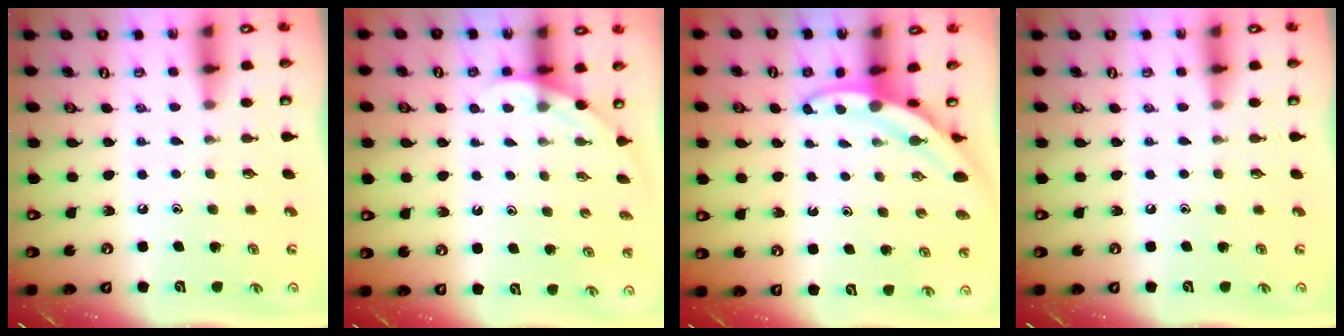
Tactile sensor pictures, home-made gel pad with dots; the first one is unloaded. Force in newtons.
{"total": 2.2, "press": 2.2, "slide": 0.0}
{"total": 3.6, "press": 3.6, "slide": 0.1}
{"total": 0.0}